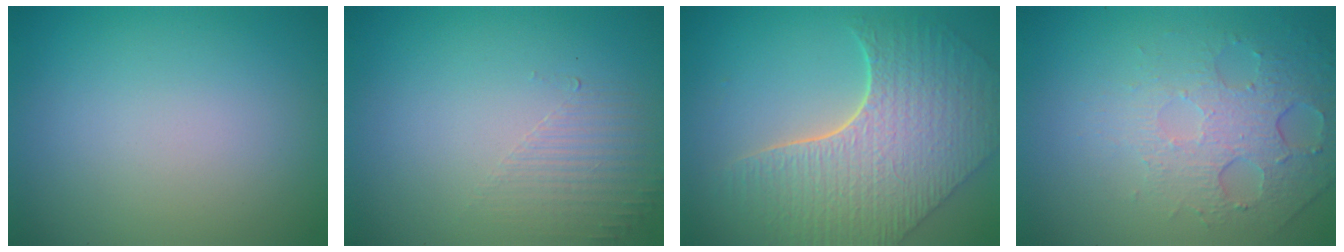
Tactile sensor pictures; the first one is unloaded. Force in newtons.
{"total": 1.6, "press": 0.4, "slide": 1.5}
{"total": 8.4, "press": 6.1, "slide": 5.7}
{"total": 5.2, "press": 3.3, "slide": 3.9}